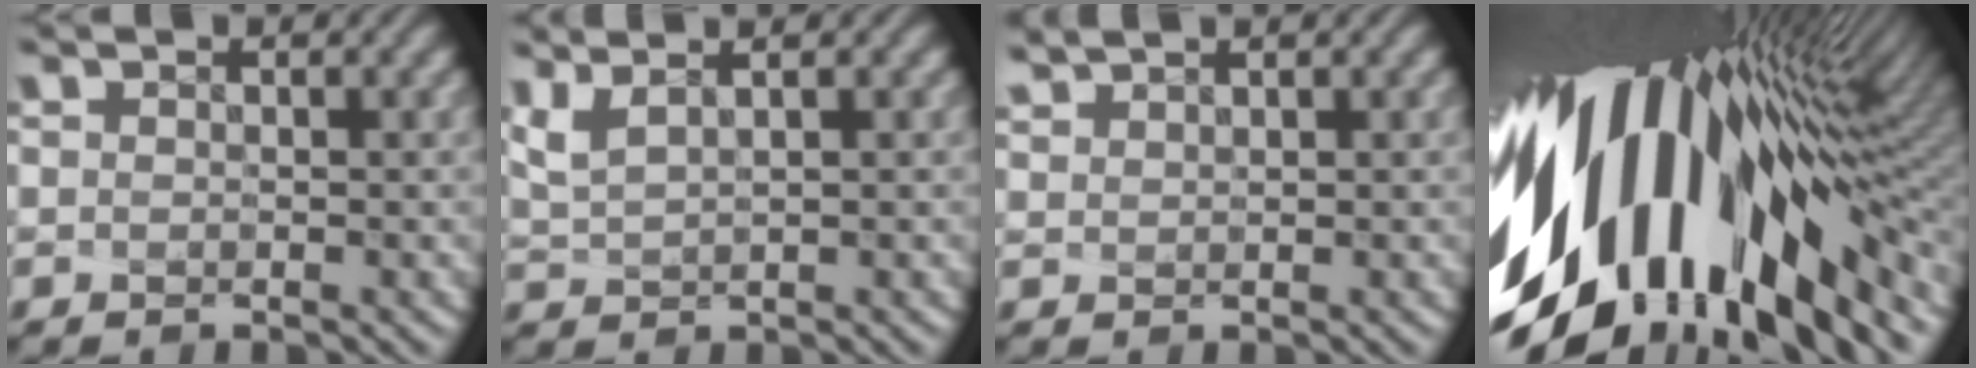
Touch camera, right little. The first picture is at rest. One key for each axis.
{"total": 1.8, "fx": 1.2, "fy": 0.3, "fz": 1.3, "tx": -0.055, "ty": 0.007, "tz": 0.039}
{"total": 0.9, "fx": 0.8, "fy": -0.3, "fz": -0.2, "tx": -0.014, "ty": -0.002, "tz": 0.036}
{"total": 15.6, "fx": -2.0, "fy": 8.8, "fz": 12.8, "tx": -0.224, "ty": -0.036, "tz": -0.033}